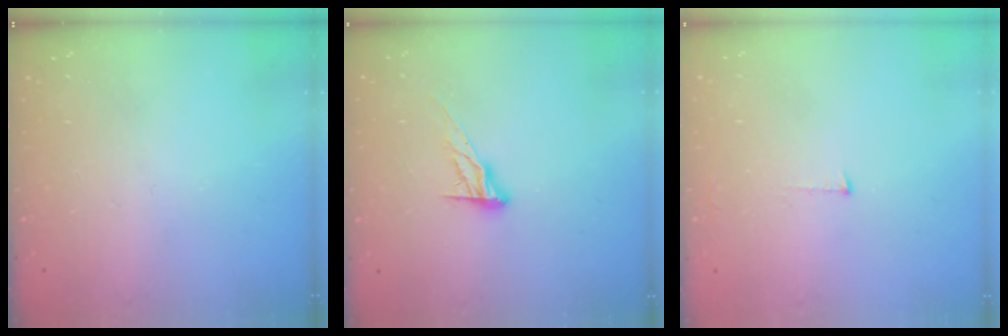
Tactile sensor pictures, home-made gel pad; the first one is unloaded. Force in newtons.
{"total": 8.2, "press": 8.2, "slide": 0.2}
{"total": 3.0, "press": 3.0, "slide": 0.3}